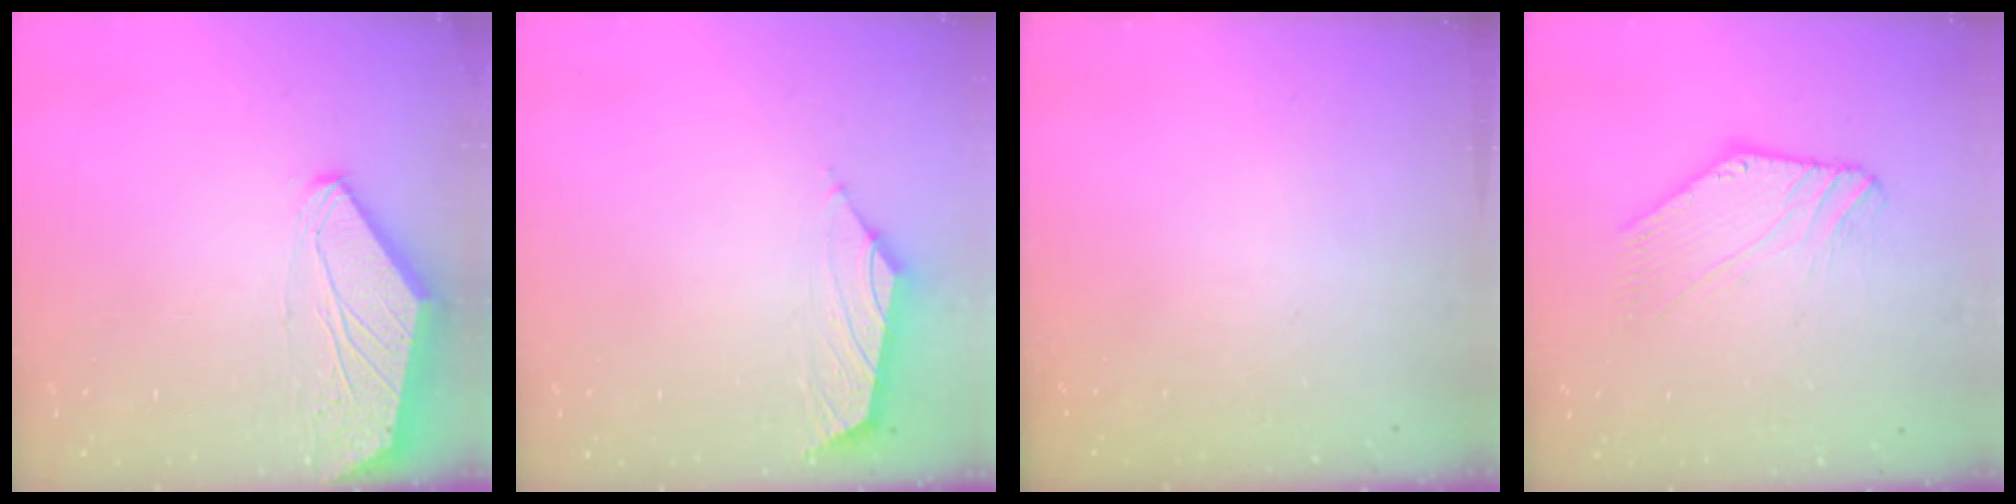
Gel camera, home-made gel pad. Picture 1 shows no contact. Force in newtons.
{"total": 1.7, "press": 1.6, "slide": 0.7}
{"total": 0.0}
{"total": 3.3, "press": 3.3, "slide": 0.6}